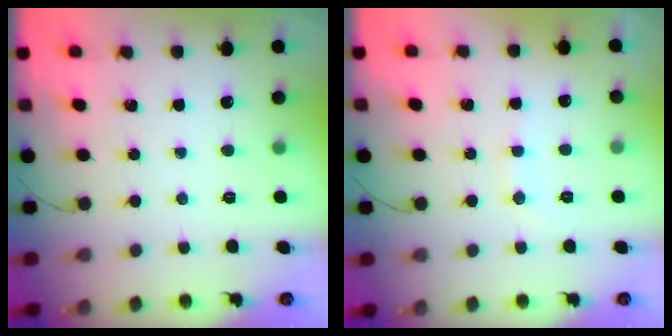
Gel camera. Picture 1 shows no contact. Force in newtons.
{"total": 6.9, "press": 6.8, "slide": 1.4}